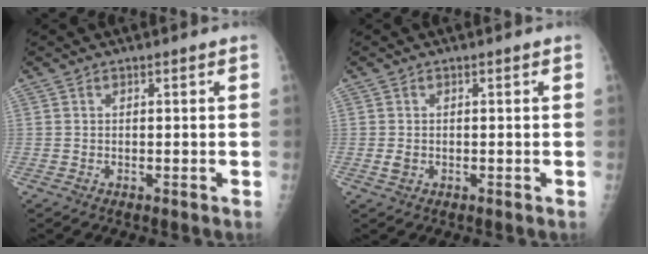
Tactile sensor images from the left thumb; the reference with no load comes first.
{"total": 1.3, "force": [-0.1, 1.0, 0.8], "torque": [-0.015, -0.001, 0.001]}